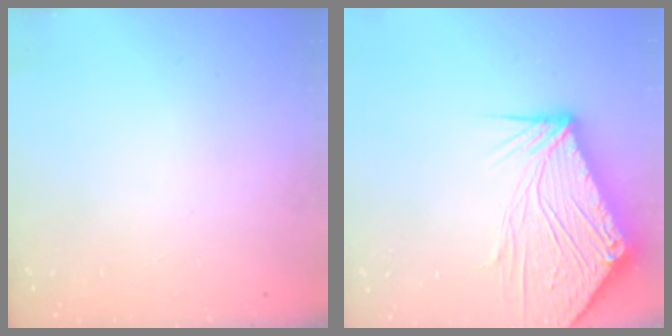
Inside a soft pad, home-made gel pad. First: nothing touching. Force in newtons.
{"total": 15.8, "press": 15.7, "slide": 2.1}